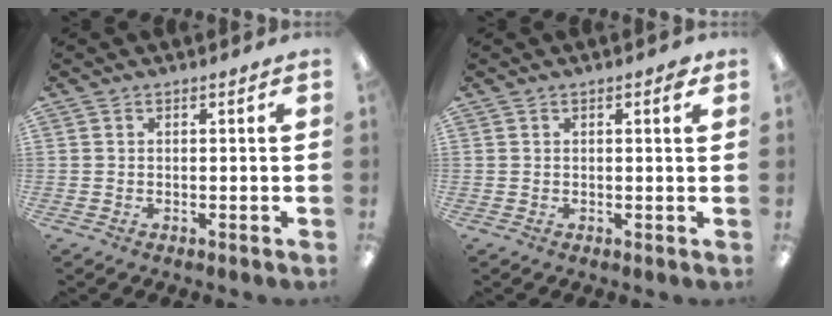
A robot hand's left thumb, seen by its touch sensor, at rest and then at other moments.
{"total": 1.7, "force": [0.8, 0.4, 1.5], "torque": [-0.023, 0.000, 0.011]}